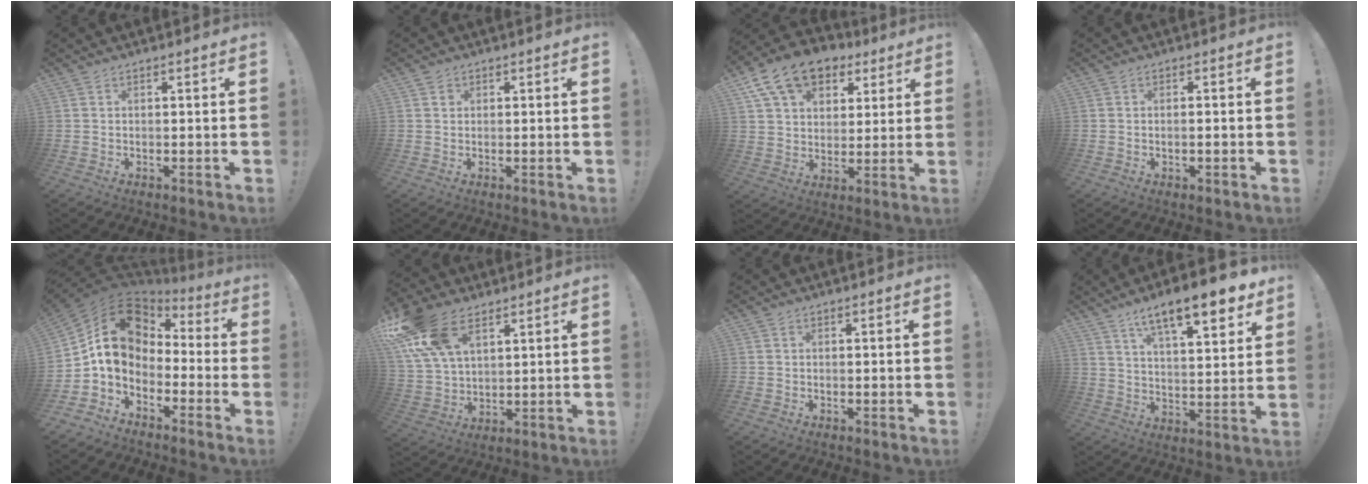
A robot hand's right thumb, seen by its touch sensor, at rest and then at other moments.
{"total": 1.3, "force": [0.7, 1.1, 0.2], "torque": [0.005, 0.000, 0.011]}
{"total": 15.9, "force": [9.0, 10.4, 8.0], "torque": [-0.128, -0.047, 0.169]}
{"total": 1.2, "force": [-0.7, 0.1, 0.9], "torque": [-0.017, 0.002, -0.012]}
{"total": 13.3, "force": [2.2, 10.0, 8.4], "torque": [-0.152, -0.008, 0.044]}
{"total": 18.2, "force": [9.9, 10.6, 11.0], "torque": [-0.220, -0.038, 0.184]}
{"total": 0.7, "force": [-0.2, 0.7, 0.1], "torque": [0.001, 0.002, -0.003]}
{"total": 14.7, "force": [9.6, 3.2, 10.6], "torque": [-0.166, -0.059, 0.153]}